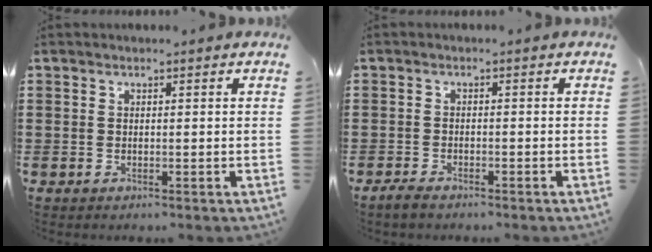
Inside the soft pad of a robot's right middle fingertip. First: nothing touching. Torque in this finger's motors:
{"motor_torque": [2.06, 0.07, 0.11, 0.05]}